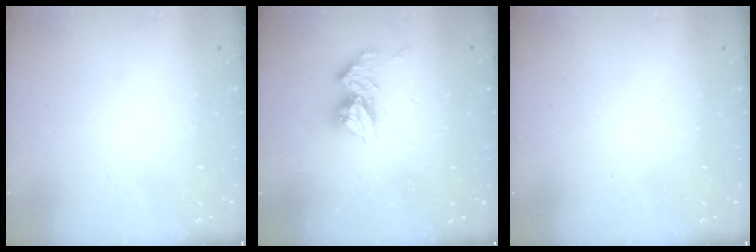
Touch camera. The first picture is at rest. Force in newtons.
{"total": 11.5, "press": 11.4, "slide": 1.1}
{"total": 0.0}